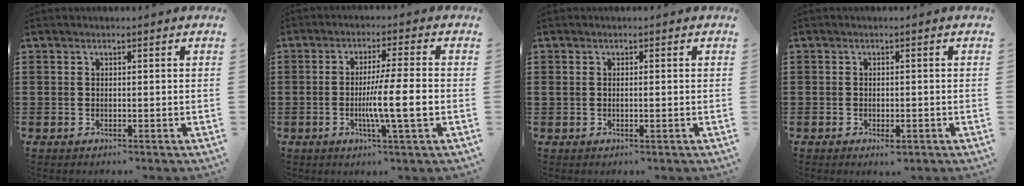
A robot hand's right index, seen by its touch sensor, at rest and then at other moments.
{"total": 8.0, "force": [-1.5, -0.1, 7.9], "torque": [-0.139, -0.015, -0.029]}
{"total": 0.8, "force": [-0.1, 0.0, 0.8], "torque": [-0.014, -0.005, -0.002]}
{"total": 1.3, "force": [-0.8, 0.7, 0.9], "torque": [-0.018, 0.000, -0.015]}